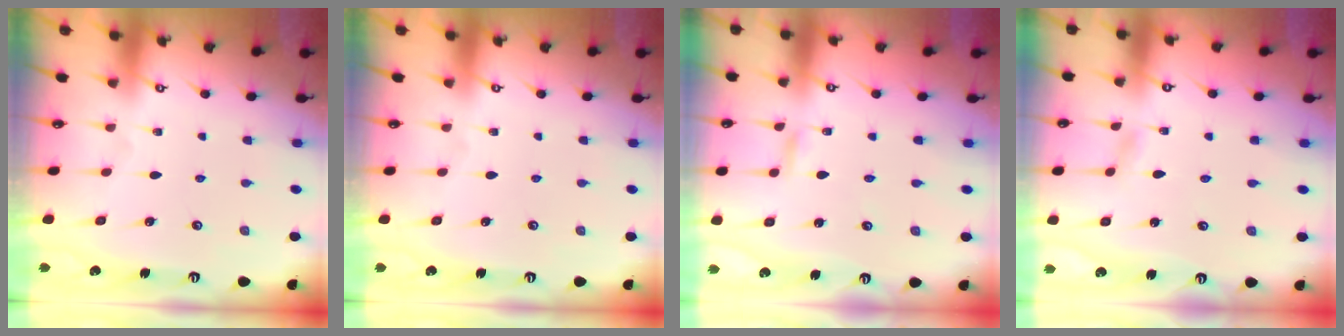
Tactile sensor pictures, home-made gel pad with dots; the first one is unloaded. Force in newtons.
{"total": 0.0}
{"total": 1.6, "press": 1.6, "slide": 0.1}
{"total": 2.4, "press": 2.3, "slide": 0.3}